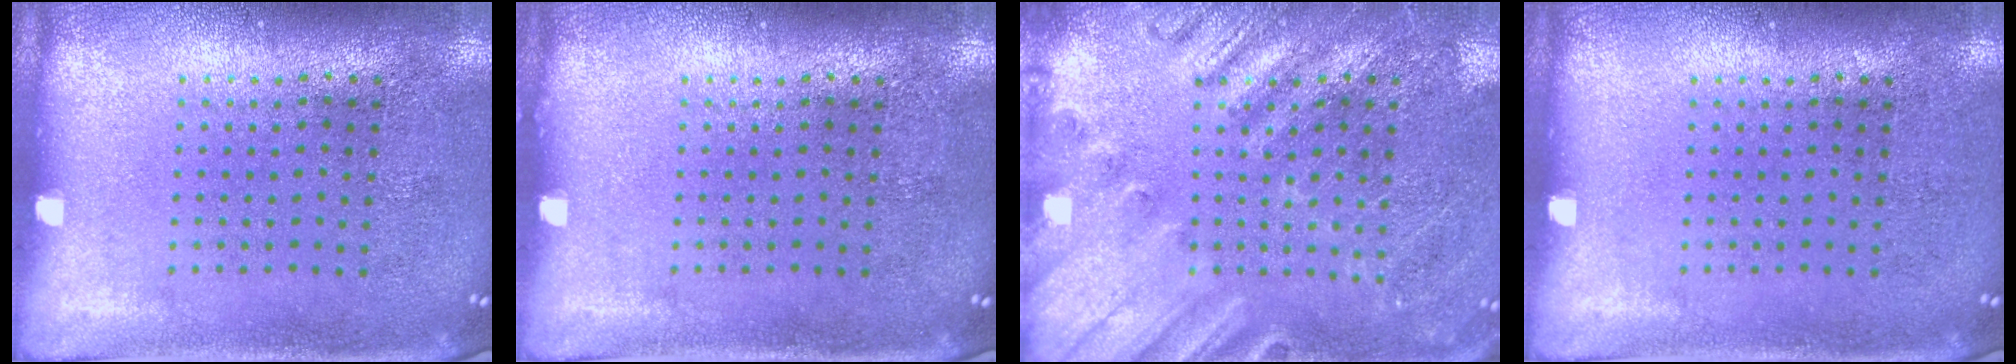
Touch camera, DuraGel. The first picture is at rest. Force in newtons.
{"total": 0.0}
{"total": 2.3, "press": 2.2, "slide": 0.6}
{"total": 0.0}